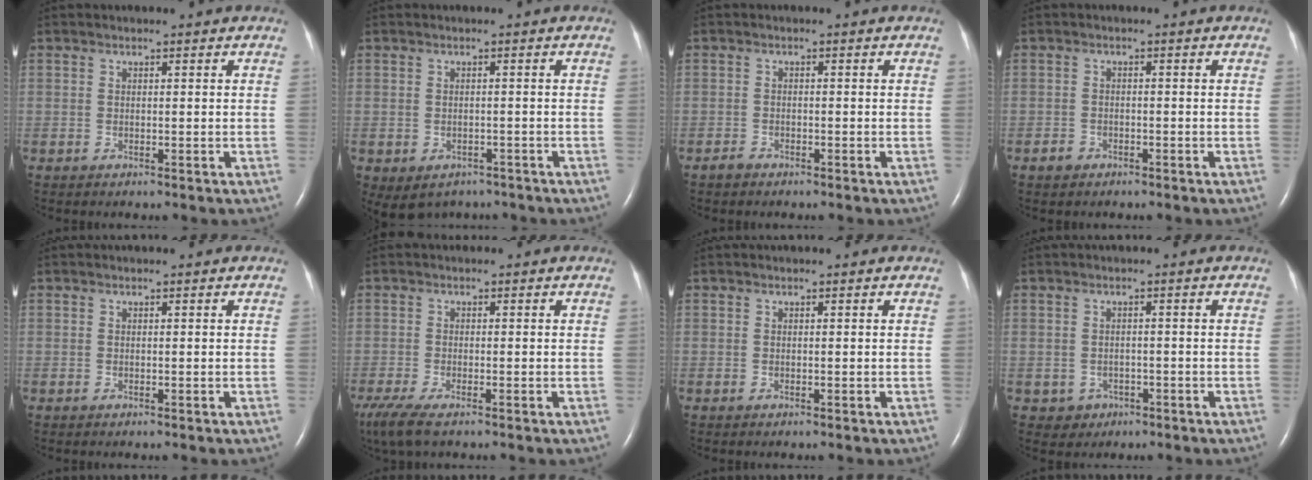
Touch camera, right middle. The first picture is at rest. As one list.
[{"total": 6.4, "force": [-4.4, 4.4, 1.6], "torque": [-0.031, 0.009, -0.053]}, {"total": 1.2, "force": [-1.0, 0.6, 0.2], "torque": [-0.010, 0.001, -0.021]}, {"total": 1.7, "force": [-1.2, 1.2, 0.3], "torque": [-0.011, 0.004, -0.020]}, {"total": 0.0}, {"total": 6.0, "force": [-4.2, 1.4, 4.1], "torque": [-0.087, -0.020, -0.075]}, {"total": 0.0}, {"total": 2.5, "force": [-1.1, 2.2, 0.2], "torque": [-0.002, 0.010, -0.008]}]